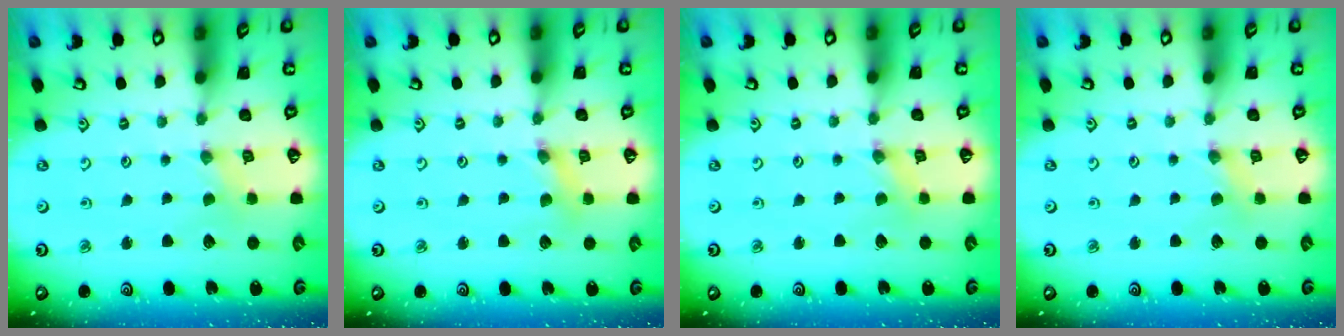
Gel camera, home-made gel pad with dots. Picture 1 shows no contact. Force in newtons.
{"total": 2.5, "press": 2.5, "slide": 0.3}
{"total": 0.0}
{"total": 2.1, "press": 2.1, "slide": 0.3}